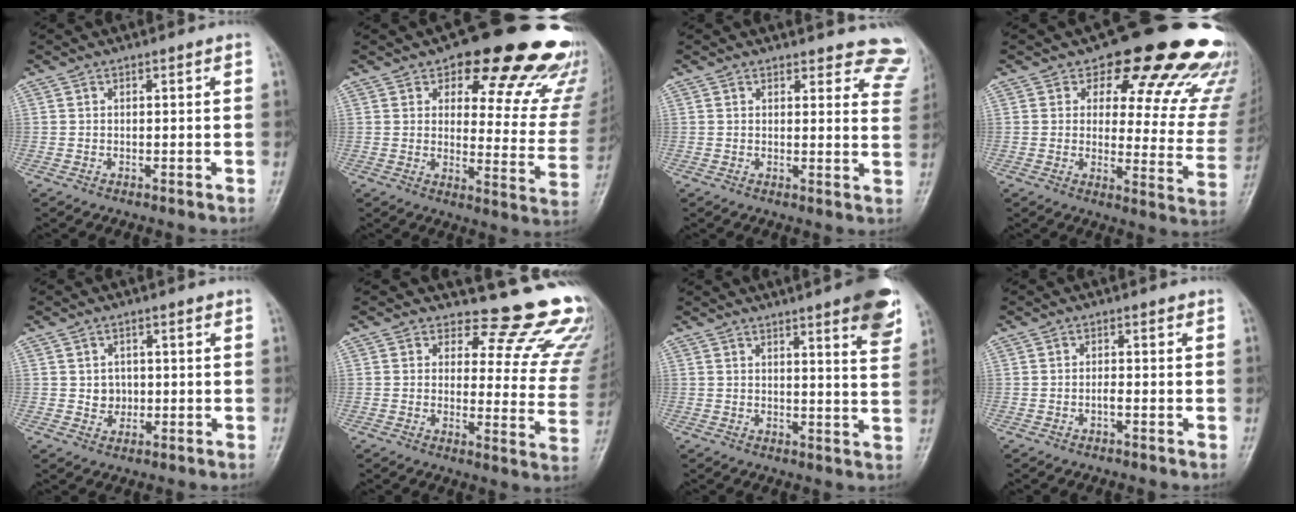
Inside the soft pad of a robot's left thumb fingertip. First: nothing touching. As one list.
[{"total": 22.8, "force": [16.0, 9.4, 13.2], "torque": [-0.103, -0.086, 0.187]}, {"total": 10.3, "force": [9.7, 3.2, 0.9], "torque": [0.050, -0.064, 0.071]}, {"total": 21.6, "force": [16.5, 9.0, 10.8], "torque": [-0.070, -0.094, 0.184]}, {"total": 2.9, "force": [0.2, 2.6, 1.1], "torque": [-0.002, 0.001, 0.005]}, {"total": 16.7, "force": [14.6, 6.0, 5.2], "torque": [-0.004, -0.136, 0.146]}, {"total": 9.9, "force": [5.9, 1.5, 7.8], "torque": [-0.081, -0.027, 0.067]}, {"total": 0.9, "force": [-0.3, 0.3, 0.8], "torque": [-0.013, 0.001, -0.008]}]